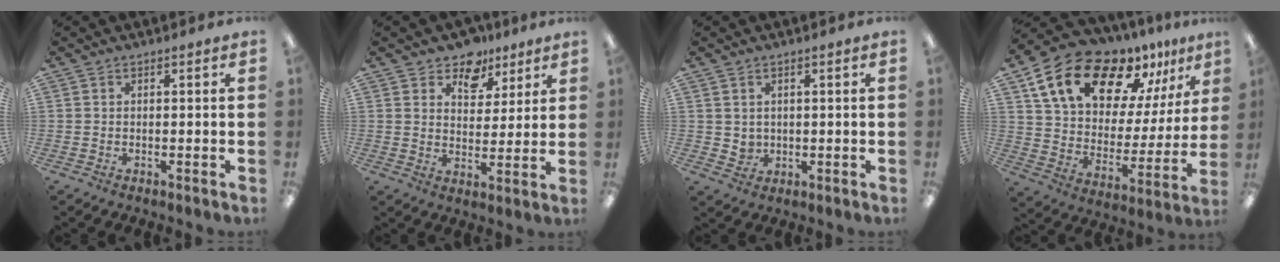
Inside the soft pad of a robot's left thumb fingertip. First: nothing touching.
{"total": 9.0, "force": [6.7, 5.6, 2.2], "torque": [-0.036, -0.040, 0.122]}
{"total": 2.5, "force": [1.1, 2.2, 0.3], "torque": [-0.003, -0.003, 0.019]}
{"total": 19.2, "force": [14.3, 8.6, 9.5], "torque": [-0.167, -0.098, 0.251]}